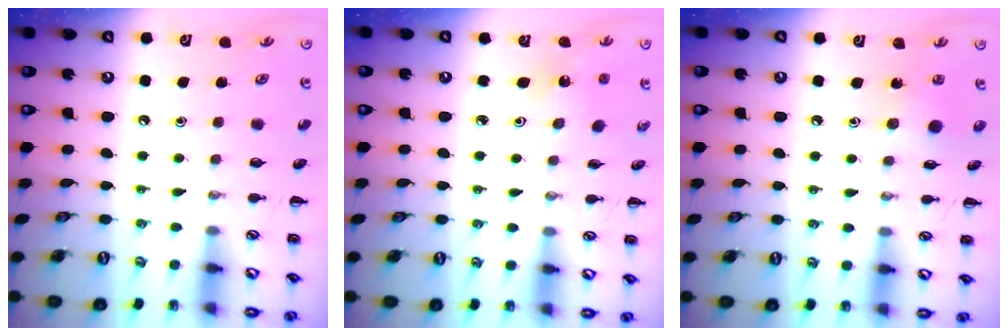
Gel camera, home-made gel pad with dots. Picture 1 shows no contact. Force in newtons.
{"total": 2.3, "press": 2.2, "slide": 0.8}
{"total": 3.1, "press": 3.0, "slide": 0.8}